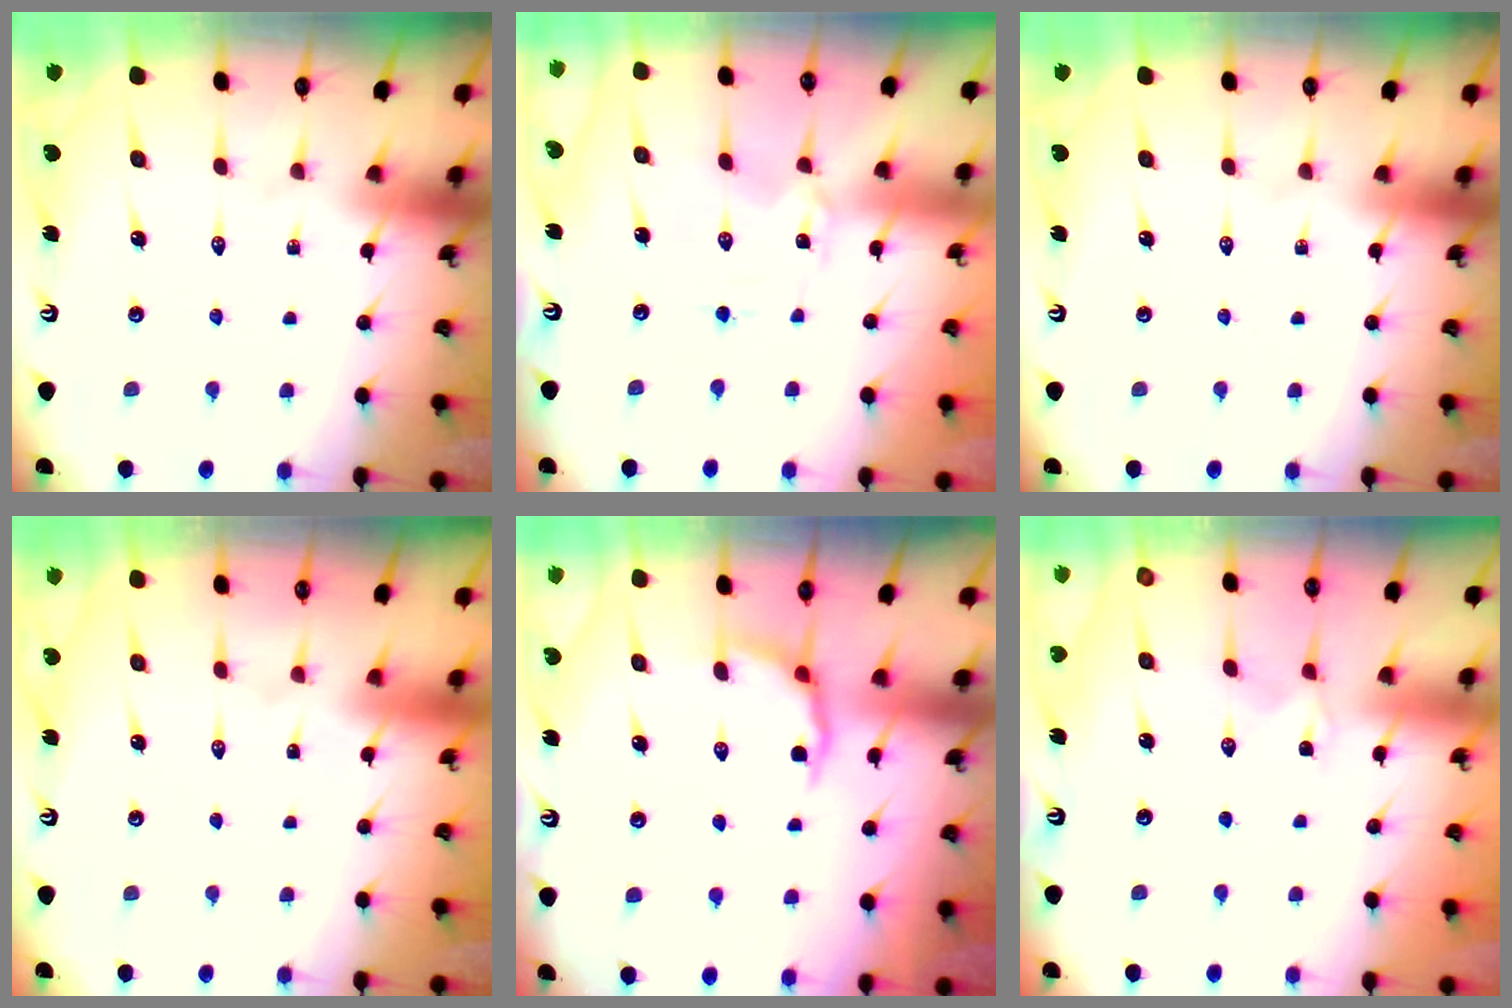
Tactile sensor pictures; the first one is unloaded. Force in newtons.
{"total": 0.9, "press": 0.9, "slide": 0.1}
{"total": 0.0}
{"total": 1.6, "press": 1.6, "slide": 0.1}
{"total": 3.0, "press": 2.0, "slide": 2.3}
{"total": 1.3, "press": 1.3, "slide": 0.3}